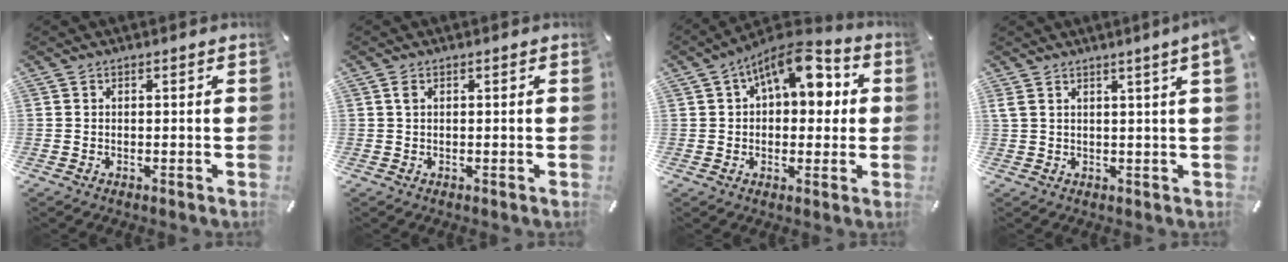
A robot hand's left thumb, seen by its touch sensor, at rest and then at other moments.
{"total": 1.1, "force": [0.4, 0.5, 0.9], "torque": [-0.018, 0.003, 0.005]}
{"total": 12.3, "force": [4.8, 6.9, 8.9], "torque": [-0.119, -0.018, 0.081]}
{"total": 4.0, "force": [1.8, -0.2, 3.5], "torque": [-0.070, -0.002, 0.031]}